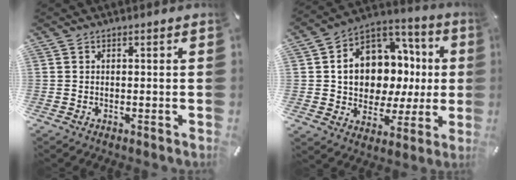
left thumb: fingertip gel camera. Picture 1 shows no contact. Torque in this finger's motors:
{"motor_torque": [2.51, 2.50, 0.76, -0.38, 0.51]}